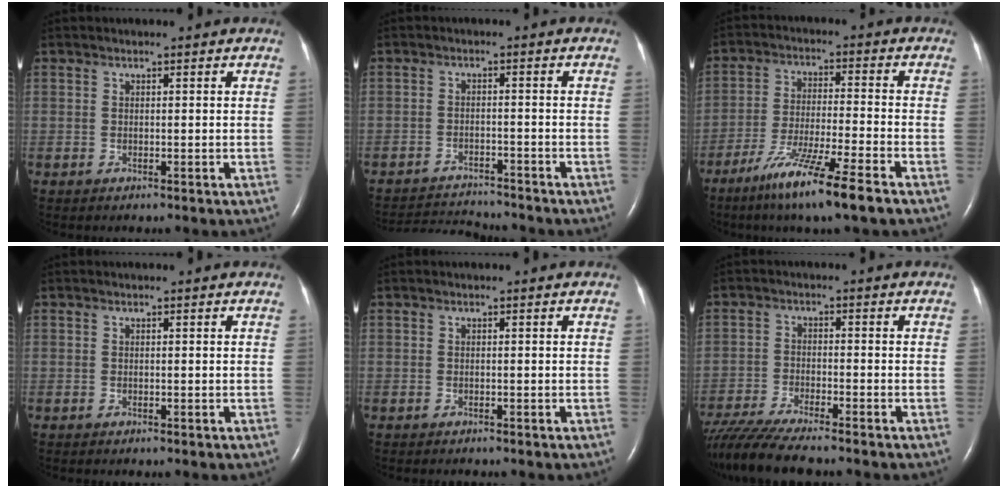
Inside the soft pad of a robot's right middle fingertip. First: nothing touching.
{"total": 7.0, "force": [-7.0, 0.0, 0.4], "torque": [-0.013, -0.003, -0.116]}
{"total": 11.6, "force": [-7.8, -0.7, 8.7], "torque": [-0.165, -0.039, -0.141]}
{"total": 0.0}
{"total": 0.9, "force": [-0.8, 0.1, 0.3], "torque": [-0.008, -0.003, -0.010]}
{"total": 10.9, "force": [-9.5, 0.3, 5.3], "torque": [-0.097, -0.029, -0.160]}